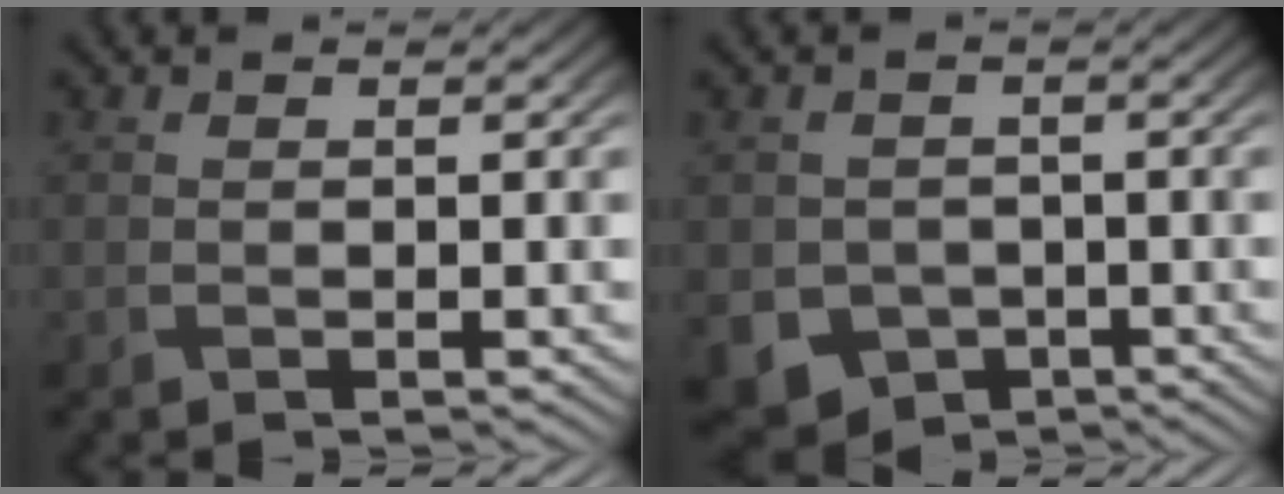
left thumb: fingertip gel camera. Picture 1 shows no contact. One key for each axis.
{"total": 6.9, "fx": -2.9, "fy": 5.8, "fz": 2.4, "tx": -0.056, "ty": -0.021, "tz": -0.053}